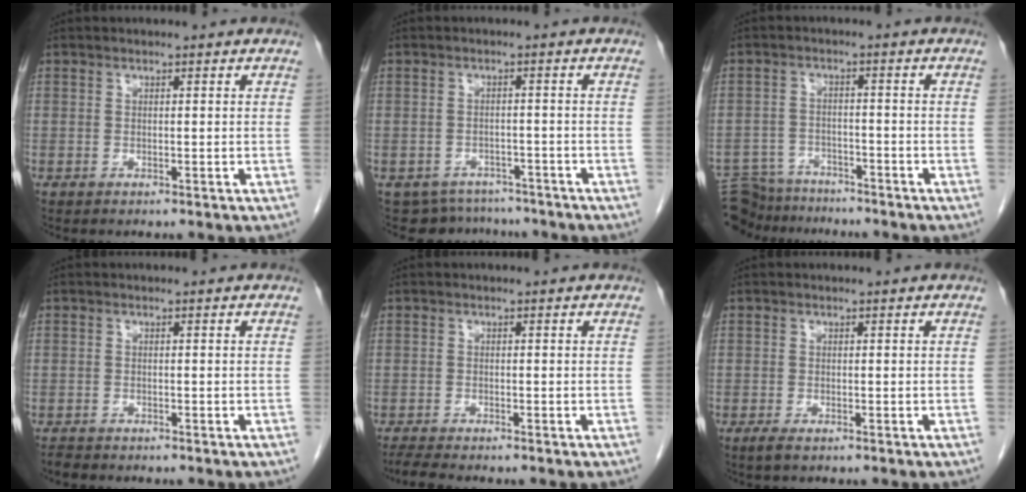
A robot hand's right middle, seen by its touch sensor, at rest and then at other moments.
{"total": 6.8, "force": [-6.0, 3.1, -0.2], "torque": [0.007, 0.015, -0.073]}
{"total": 11.8, "force": [-11.0, 3.7, 2.1], "torque": [-0.044, 0.006, -0.169]}
{"total": 1.1, "force": [-1.0, 0.2, 0.2], "torque": [-0.009, -0.003, -0.018]}
{"total": 2.8, "force": [-2.5, -0.1, 1.3], "torque": [-0.027, -0.010, -0.045]}
{"total": 1.2, "force": [-0.8, 0.3, 0.9], "torque": [-0.024, -0.004, -0.012]}